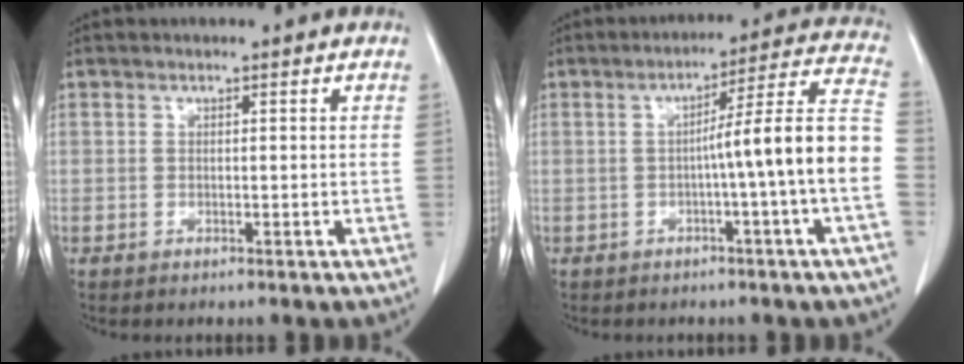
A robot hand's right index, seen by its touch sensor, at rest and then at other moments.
{"total": 12.0, "force": [-2.2, -1.8, 11.7], "torque": [-0.160, 0.023, -0.035]}